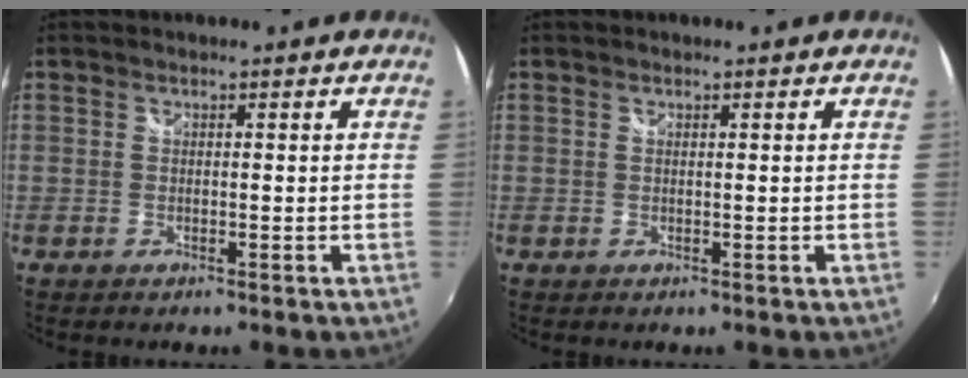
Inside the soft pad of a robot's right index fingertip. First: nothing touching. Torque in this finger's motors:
{"motor_torque": [-0.08, -0.01, 0.01, 0.01]}